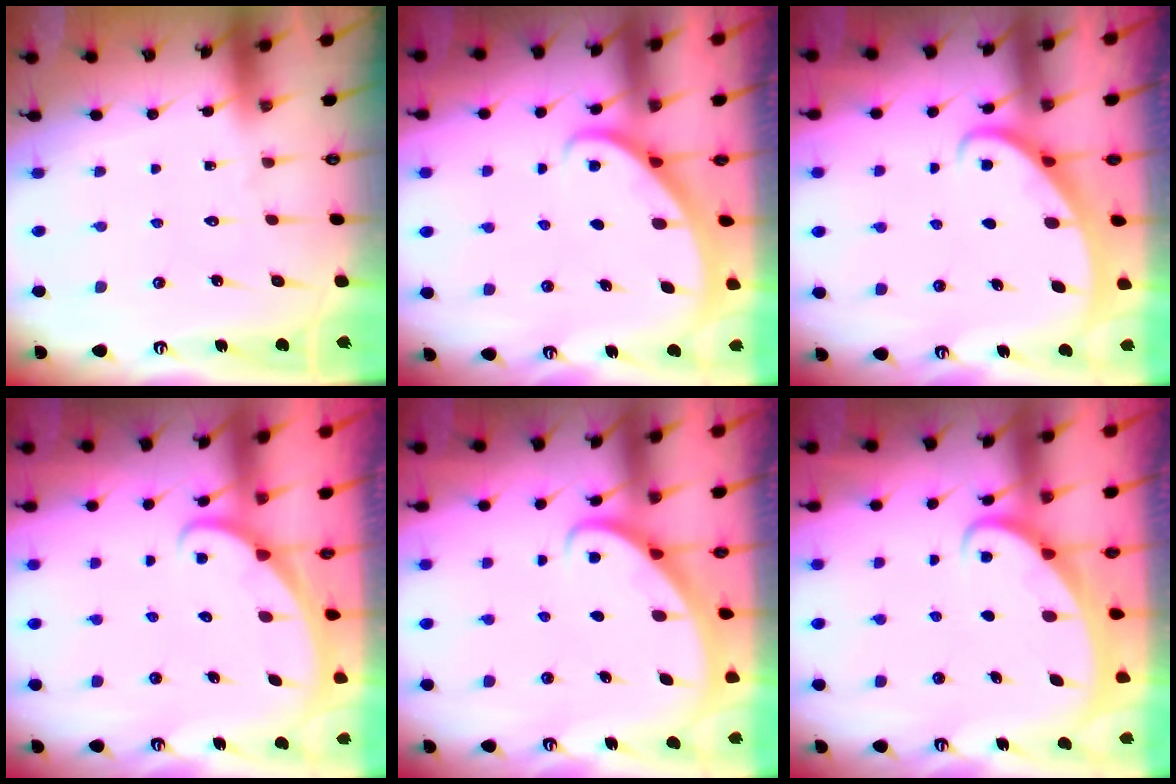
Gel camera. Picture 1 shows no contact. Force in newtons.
{"total": 1.8, "press": 1.8, "slide": 0.1}
{"total": 2.2, "press": 2.2, "slide": 0.3}
{"total": 1.8, "press": 1.8, "slide": 0.1}
{"total": 2.8, "press": 2.8, "slide": 0.2}
{"total": 2.0, "press": 2.0, "slide": 0.2}